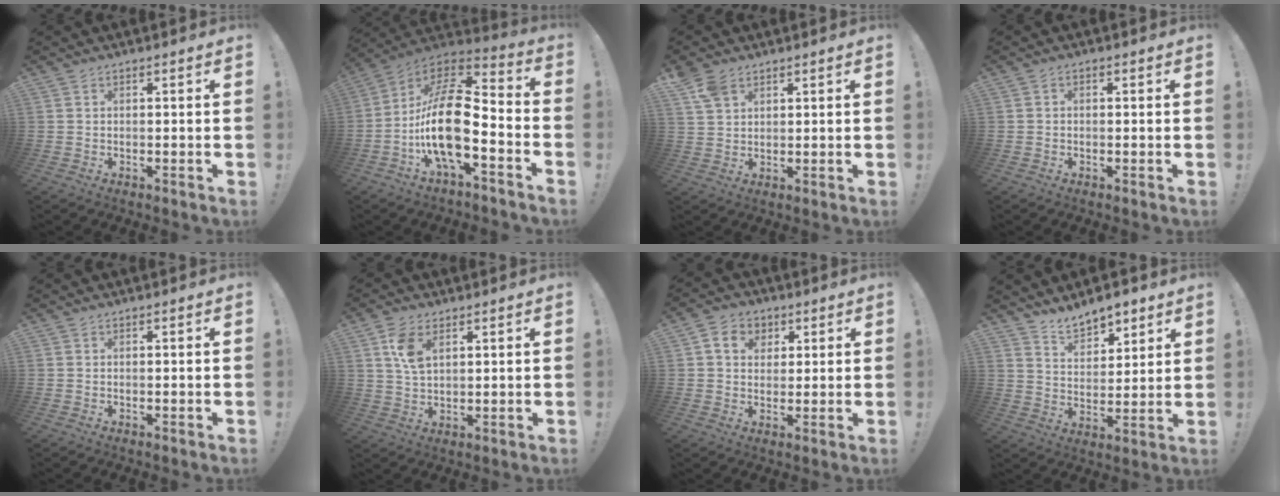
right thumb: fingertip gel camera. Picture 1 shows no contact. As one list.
[{"total": 20.6, "force": [-5.1, 8.4, 18.1], "torque": [-0.366, 0.027, -0.085]}, {"total": 6.2, "force": [3.7, 3.9, 3.1], "torque": [-0.060, -0.007, 0.073]}, {"total": 0.9, "force": [-0.5, 0.6, 0.5], "torque": [-0.012, 0.004, -0.009]}, {"total": 0.0}, {"total": 7.2, "force": [3.2, 4.0, 5.2], "torque": [-0.096, -0.008, 0.057]}, {"total": 7.9, "force": [2.6, 6.6, 3.4], "torque": [-0.050, 0.000, 0.050]}, {"total": 8.5, "force": [7.3, 3.8, 2.4], "torque": [-0.044, -0.049, 0.139]}]